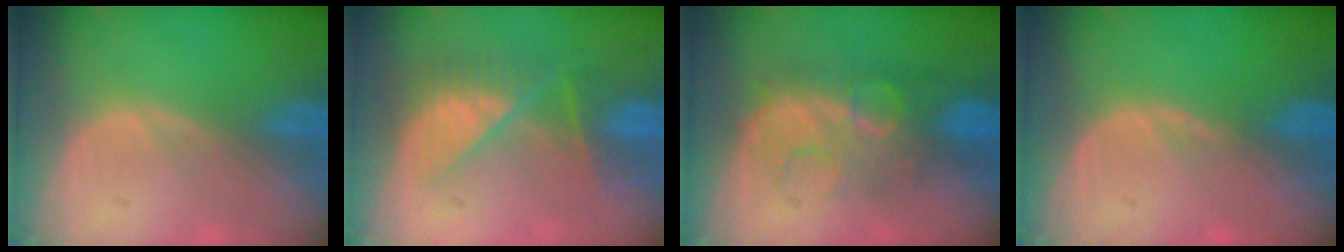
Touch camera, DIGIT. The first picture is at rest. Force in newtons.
{"total": 8.0, "press": 7.1, "slide": 3.6}
{"total": 8.0, "press": 7.7, "slide": 2.0}
{"total": 0.5, "press": 0.5, "slide": 0.2}